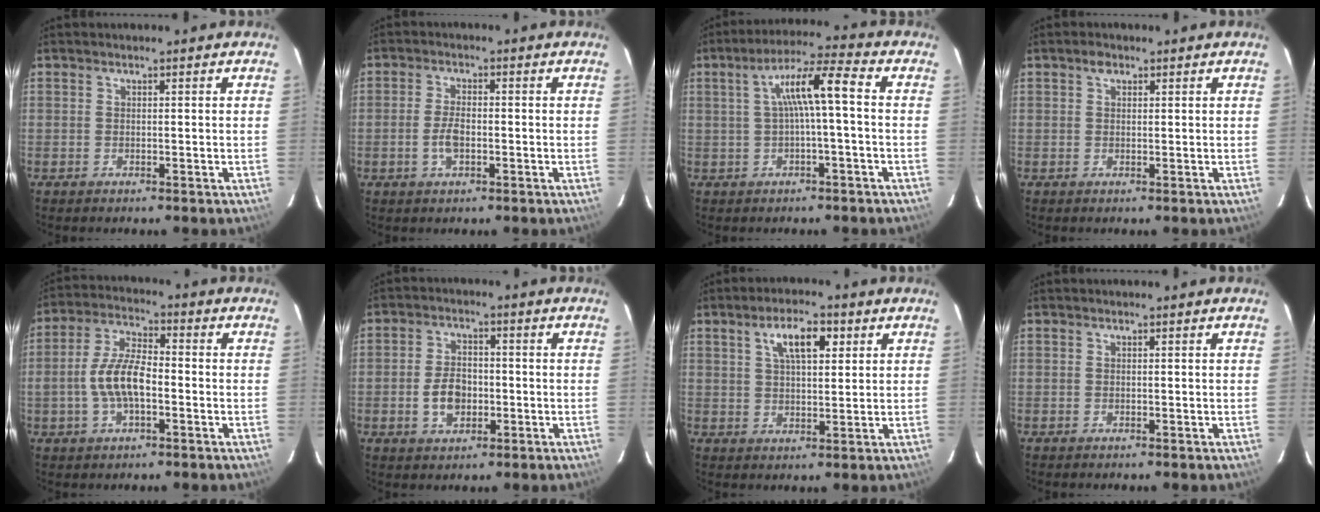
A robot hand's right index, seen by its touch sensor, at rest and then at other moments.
{"total": 4.1, "force": [-1.2, 2.0, 3.4], "torque": [-0.072, 0.001, -0.021]}
{"total": 7.7, "force": [0.0, 0.5, 7.7], "torque": [-0.143, 0.022, 0.006]}
{"total": 1.6, "force": [0.8, 1.1, 0.7], "torque": [-0.012, 0.007, 0.013]}
{"total": 9.1, "force": [-2.1, 3.8, 8.0], "torque": [-0.162, 0.010, -0.038]}
{"total": 8.1, "force": [-1.9, 5.0, 6.1], "torque": [-0.122, 0.010, -0.027]}
{"total": 7.2, "force": [3.1, 2.8, 5.8], "torque": [-0.101, 0.015, 0.055]}
{"total": 0.0}